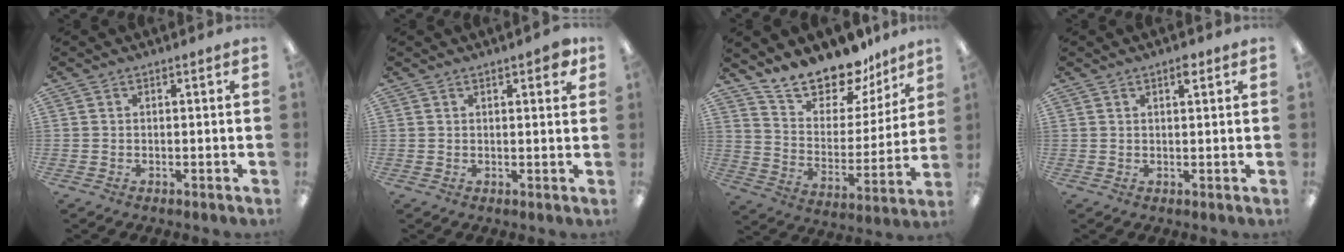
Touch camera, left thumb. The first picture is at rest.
{"total": 3.5, "force": [2.1, 1.1, 2.5], "torque": [-0.029, -0.006, 0.032]}
{"total": 16.6, "force": [14.9, 5.9, 4.3], "torque": [-0.085, -0.126, 0.269]}
{"total": 2.4, "force": [1.6, 0.7, 1.6], "torque": [-0.018, -0.005, 0.025]}